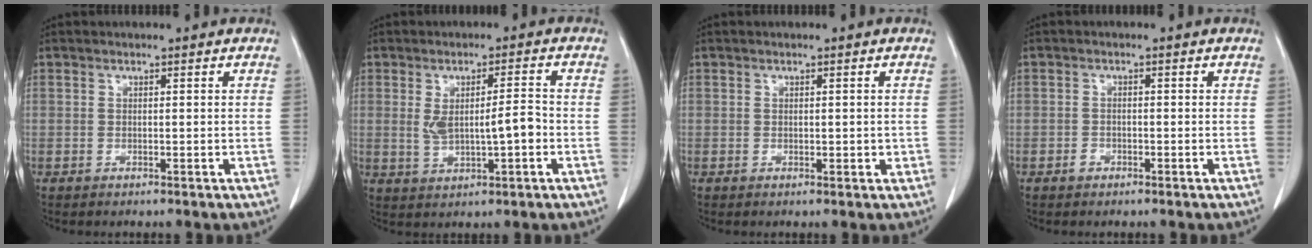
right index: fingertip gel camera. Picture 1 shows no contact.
{"total": 6.0, "force": [-0.4, 1.5, 5.8], "torque": [-0.102, 0.007, 0.005]}
{"total": 1.4, "force": [0.0, 0.8, 1.1], "torque": [-0.015, -0.002, 0.003]}
{"total": 1.2, "force": [-0.6, 1.0, 0.2], "torque": [-0.002, 0.005, -0.010]}